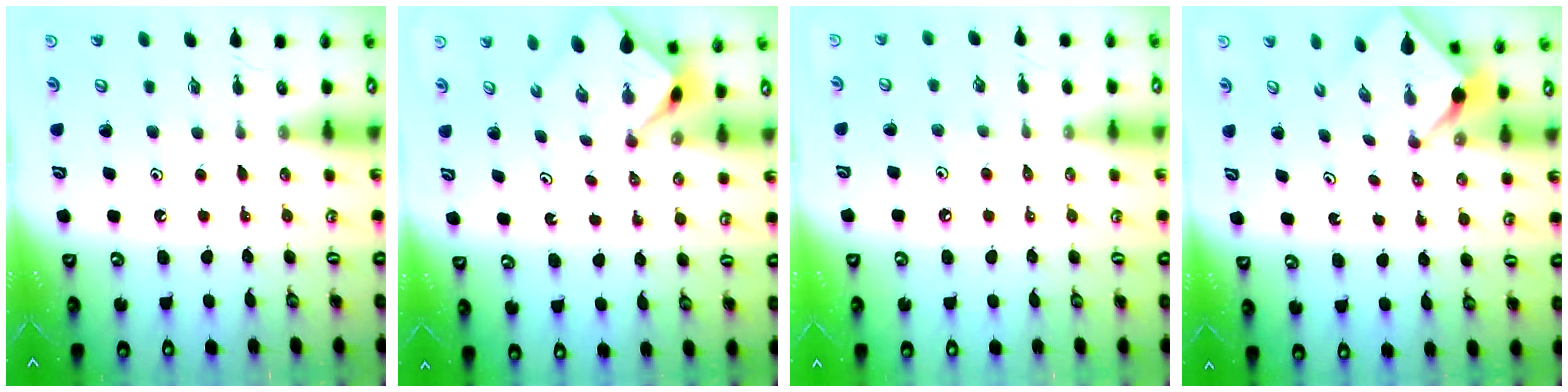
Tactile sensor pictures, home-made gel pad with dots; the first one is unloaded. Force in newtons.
{"total": 3.0, "press": 3.0, "slide": 0.3}
{"total": 1.9, "press": 1.8, "slide": 0.5}
{"total": 2.4, "press": 2.4, "slide": 0.2}